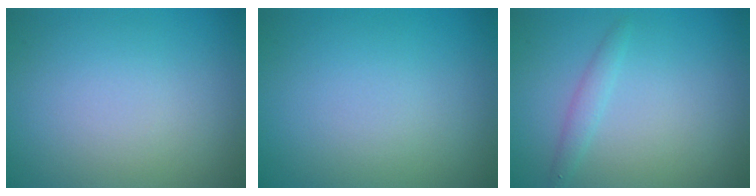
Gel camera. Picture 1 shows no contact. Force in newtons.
{"total": 0.0}
{"total": 1.2, "press": 1.2, "slide": 0.0}